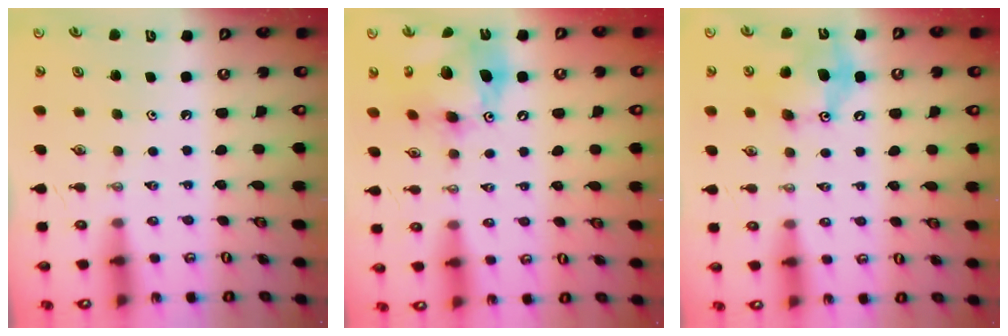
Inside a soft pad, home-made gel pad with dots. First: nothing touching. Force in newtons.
{"total": 15.7, "press": 15.7, "slide": 1.4}
{"total": 12.1, "press": 12.0, "slide": 0.5}